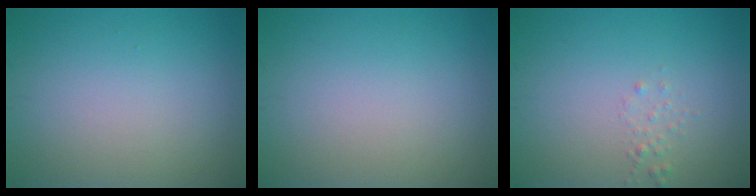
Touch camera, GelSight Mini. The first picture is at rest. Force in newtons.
{"total": 0.0}
{"total": 0.7, "press": 0.7, "slide": 0.1}